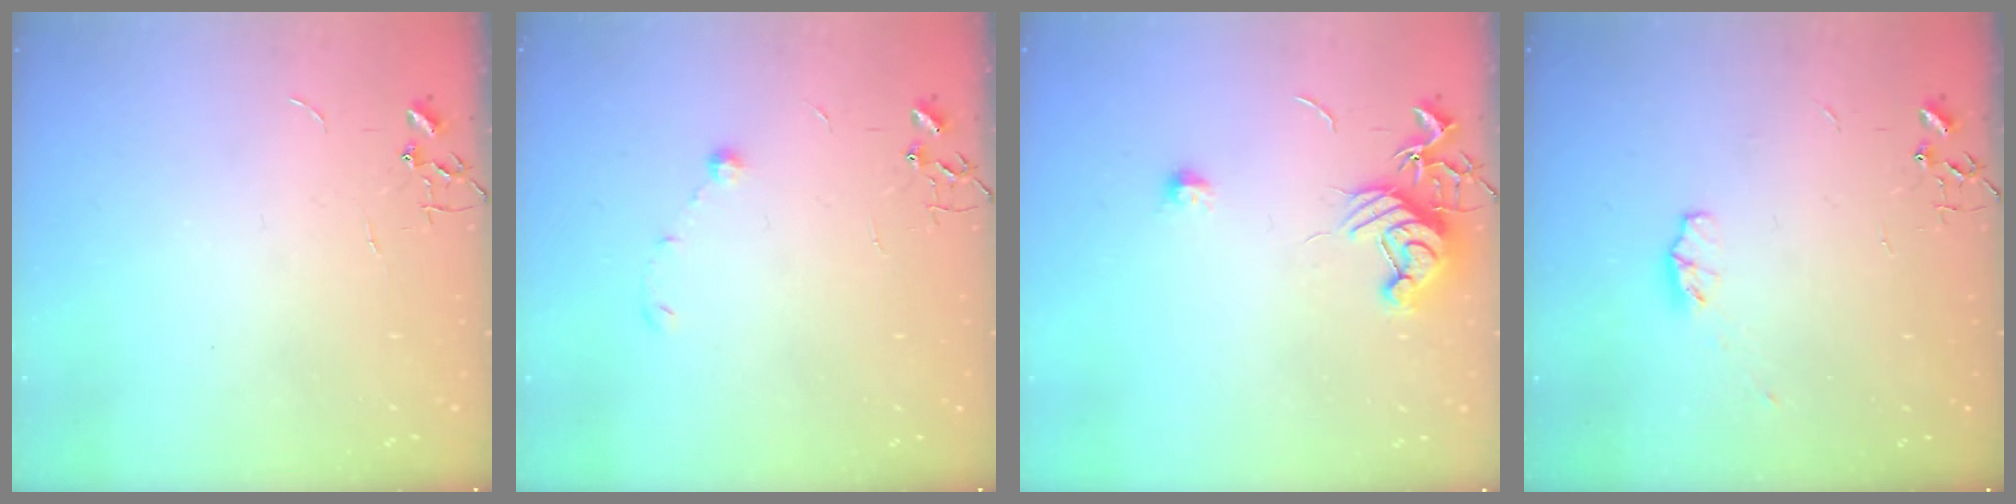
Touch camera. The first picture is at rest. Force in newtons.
{"total": 5.4, "press": 5.3, "slide": 0.9}
{"total": 10.9, "press": 10.9, "slide": 0.4}
{"total": 5.0, "press": 4.9, "slide": 0.7}